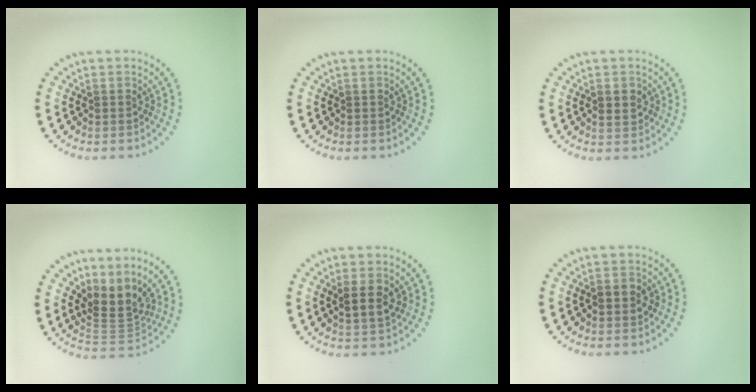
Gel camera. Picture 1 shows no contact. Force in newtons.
{"total": 0.0}
{"total": 1.3, "press": 1.3, "slide": 0.3}
{"total": 3.5, "press": 2.4, "slide": 2.5}
{"total": 2.3, "press": 2.1, "slide": 0.8}
{"total": 1.5, "press": 1.5, "slide": 0.3}